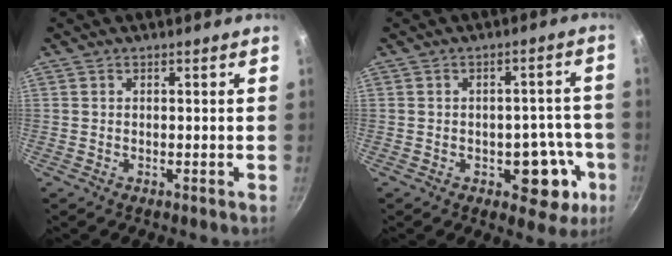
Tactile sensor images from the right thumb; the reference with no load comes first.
{"total": 10.3, "force": [-3.5, 6.3, 7.4], "torque": [-0.033, 0.026, -0.040]}